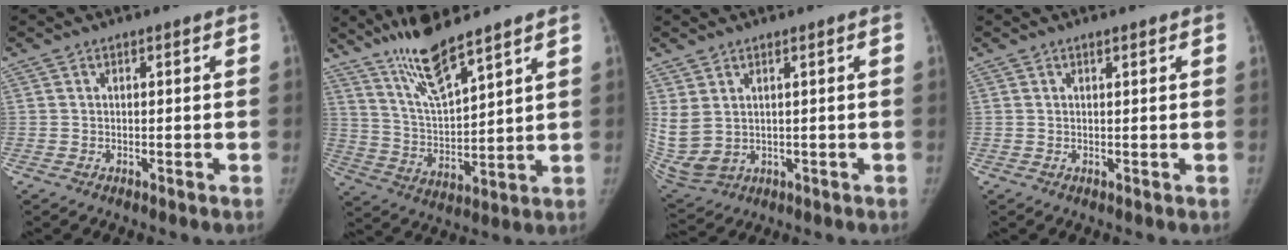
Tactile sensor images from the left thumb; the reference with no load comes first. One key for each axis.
{"total": 12.4, "fx": 9.4, "fy": 2.1, "fz": 7.8, "tx": -0.134, "ty": -0.057, "tz": 0.185}
{"total": 9.0, "fx": 1.9, "fy": 5.9, "fz": 6.5, "tx": -0.147, "ty": -0.011, "tz": 0.059}
{"total": 0.8, "fx": 0.6, "fy": 0.1, "fz": 0.5, "tx": -0.003, "ty": -0.001, "tz": 0.009}